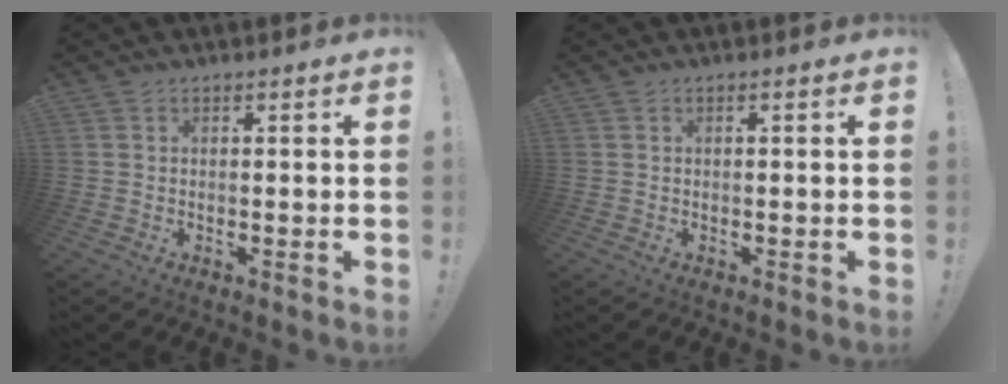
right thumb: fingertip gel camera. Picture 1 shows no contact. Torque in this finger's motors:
{"motor_torque": [-0.02, 0.03, 0.08, -0.08, -0.01]}